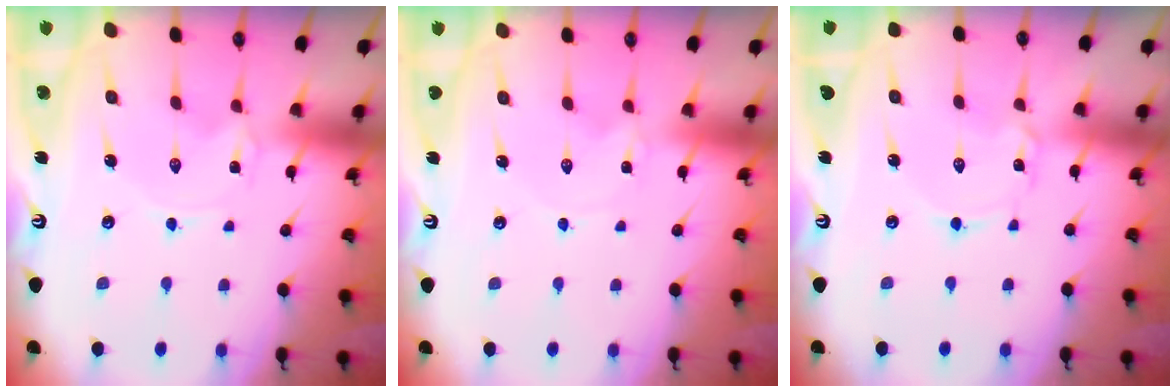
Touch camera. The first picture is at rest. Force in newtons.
{"total": 0.0}
{"total": 1.8, "press": 1.8, "slide": 0.1}